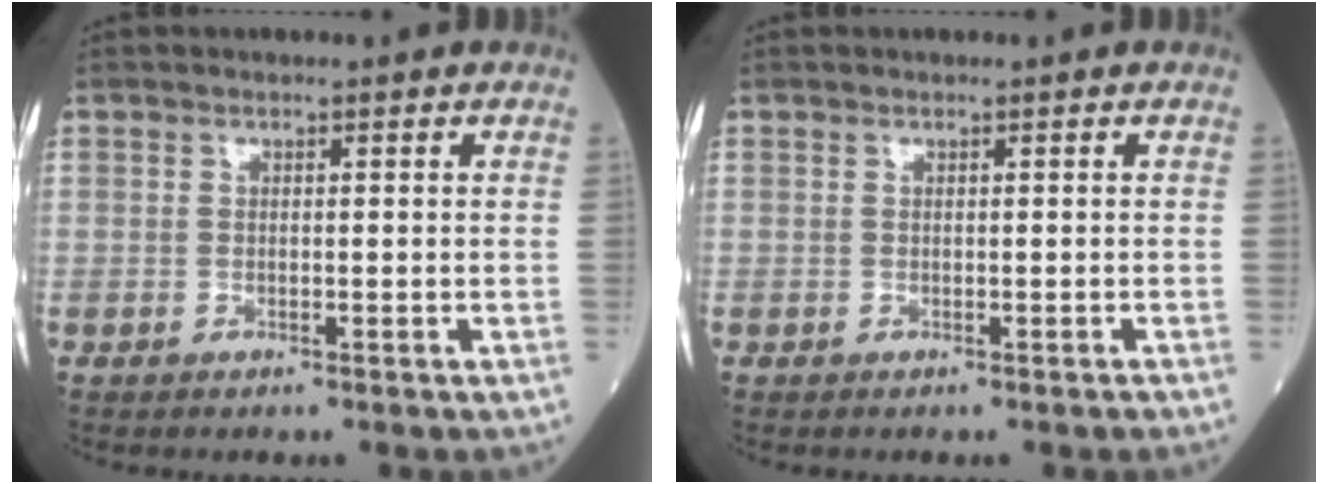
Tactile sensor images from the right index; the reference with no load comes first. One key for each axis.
{"total": 0.0}